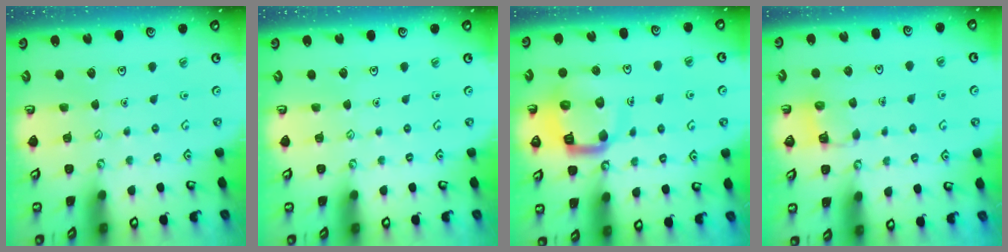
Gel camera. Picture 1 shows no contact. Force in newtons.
{"total": 0.0}
{"total": 13.2, "press": 13.1, "slide": 1.7}
{"total": 3.8, "press": 3.8, "slide": 0.3}